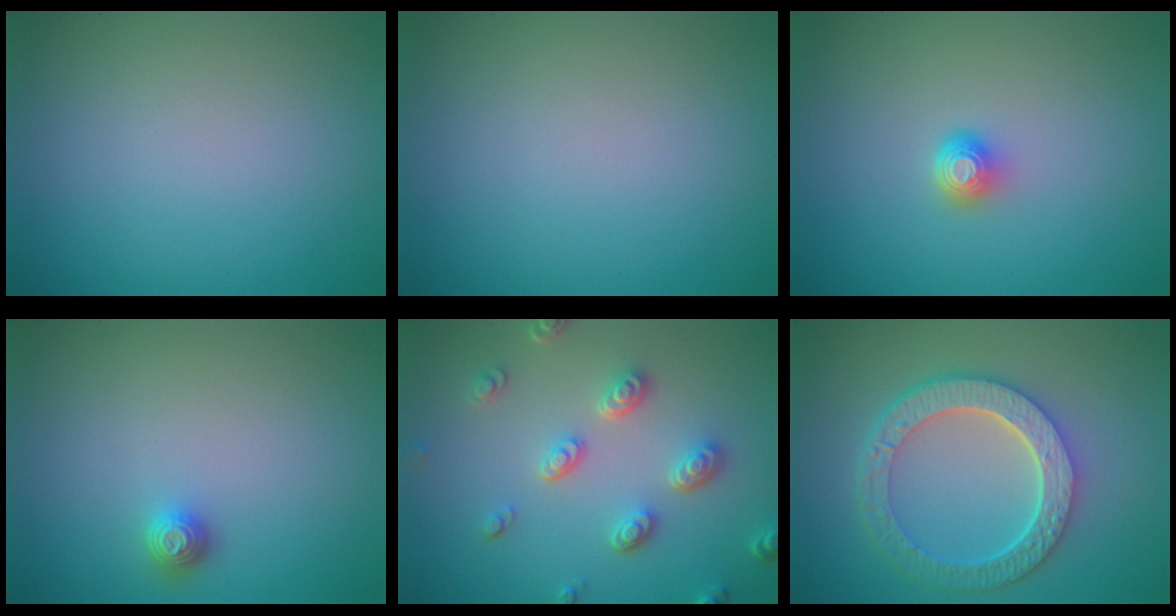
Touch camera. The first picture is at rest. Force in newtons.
{"total": 0.0}
{"total": 1.7, "press": 1.3, "slide": 1.1}
{"total": 1.4, "press": 1.2, "slide": 0.5}
{"total": 4.0, "press": 3.3, "slide": 2.3}
{"total": 6.4, "press": 4.9, "slide": 4.2}